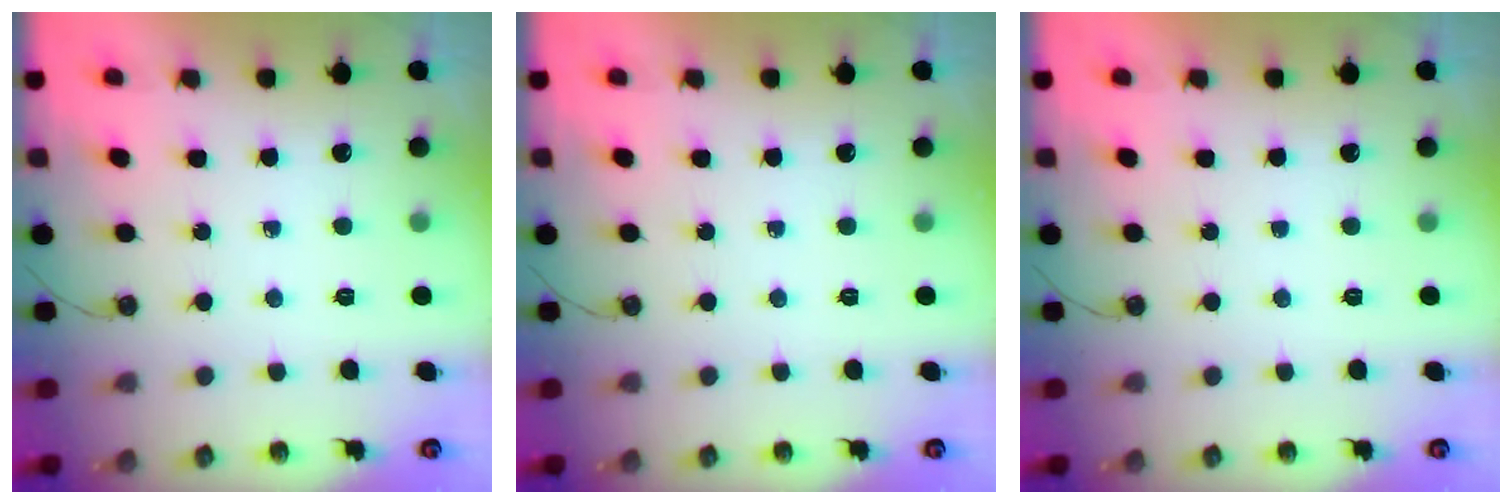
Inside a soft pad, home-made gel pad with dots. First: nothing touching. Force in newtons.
{"total": 0.0}
{"total": 0.0}